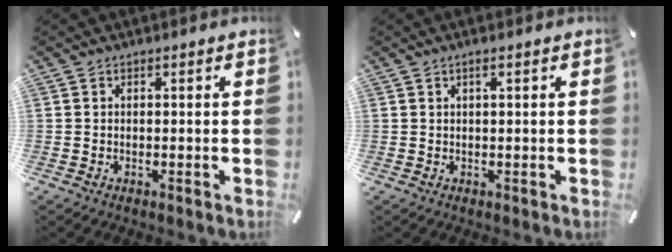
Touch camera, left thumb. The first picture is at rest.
{"total": 1.3, "force": [0.4, 0.1, 1.2], "torque": [-0.023, 0.000, 0.007]}